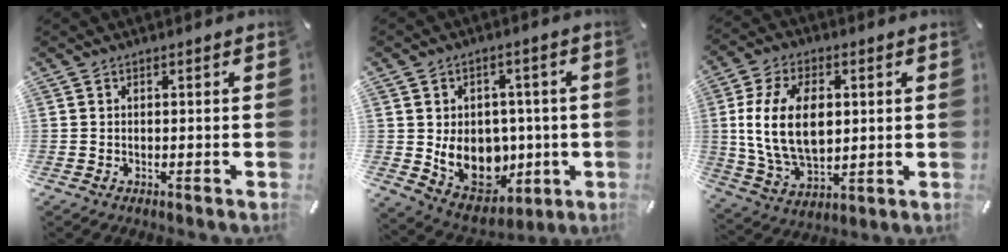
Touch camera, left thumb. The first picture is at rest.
{"total": 13.2, "force": [-1.0, 11.2, 6.9], "torque": [-0.116, -0.017, -0.006]}
{"total": 15.9, "force": [1.9, 10.4, 11.8], "torque": [-0.256, 0.003, 0.032]}